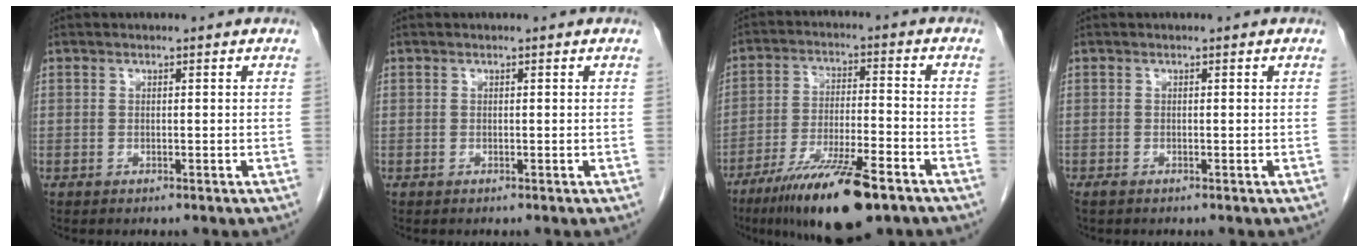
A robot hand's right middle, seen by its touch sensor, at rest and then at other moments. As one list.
[{"total": 0.0}, {"total": 14.7, "force": [-9.7, 2.5, 10.8], "torque": [-0.190, -0.029, -0.166]}, {"total": 0.6, "force": [-0.5, 0.2, 0.3], "torque": [-0.011, -0.002, -0.008]}]